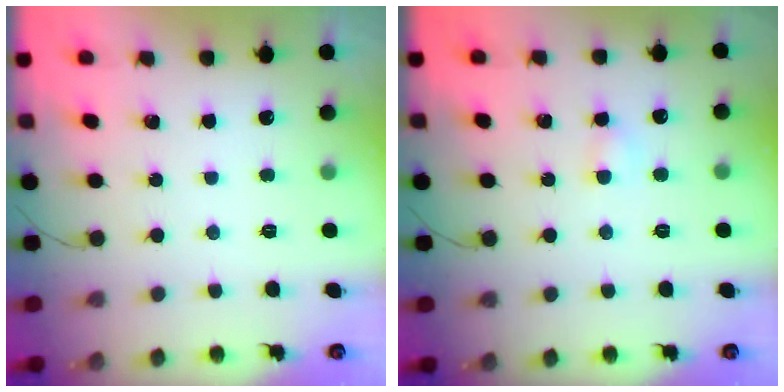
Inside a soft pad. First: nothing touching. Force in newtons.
{"total": 2.9, "press": 2.8, "slide": 0.8}